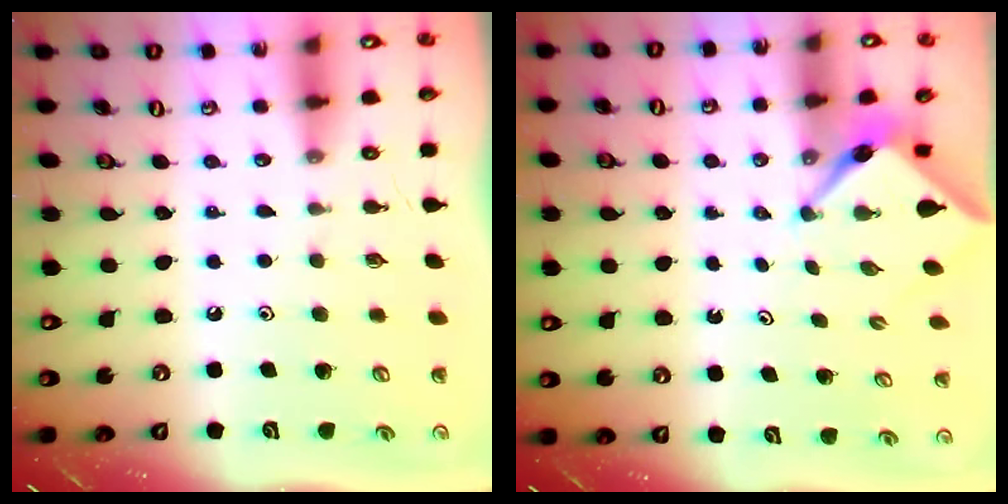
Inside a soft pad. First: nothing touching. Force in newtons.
{"total": 3.1, "press": 3.1, "slide": 0.3}